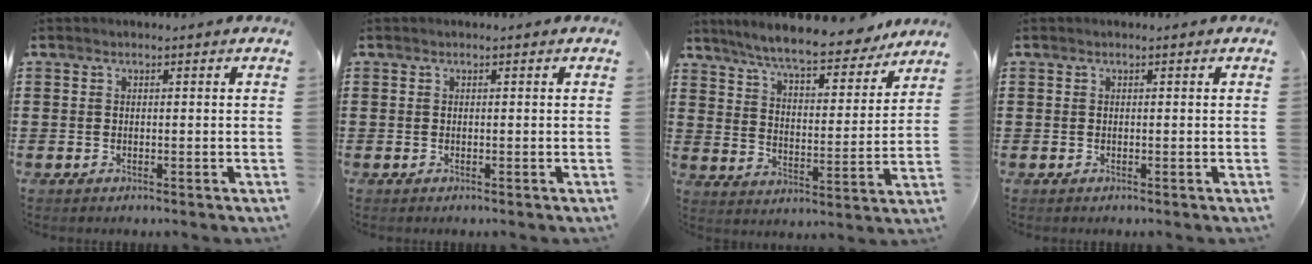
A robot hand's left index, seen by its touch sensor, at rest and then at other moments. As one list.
[{"total": 0.0}, {"total": 8.2, "force": [7.5, 0.6, 3.5], "torque": [-0.089, -0.038, 0.128]}, {"total": 0.0}]